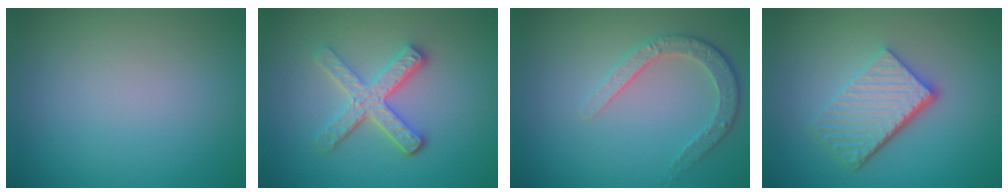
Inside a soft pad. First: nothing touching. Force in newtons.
{"total": 4.2, "press": 3.4, "slide": 2.6}
{"total": 2.9, "press": 2.5, "slide": 1.6}
{"total": 5.4, "press": 3.8, "slide": 3.8}